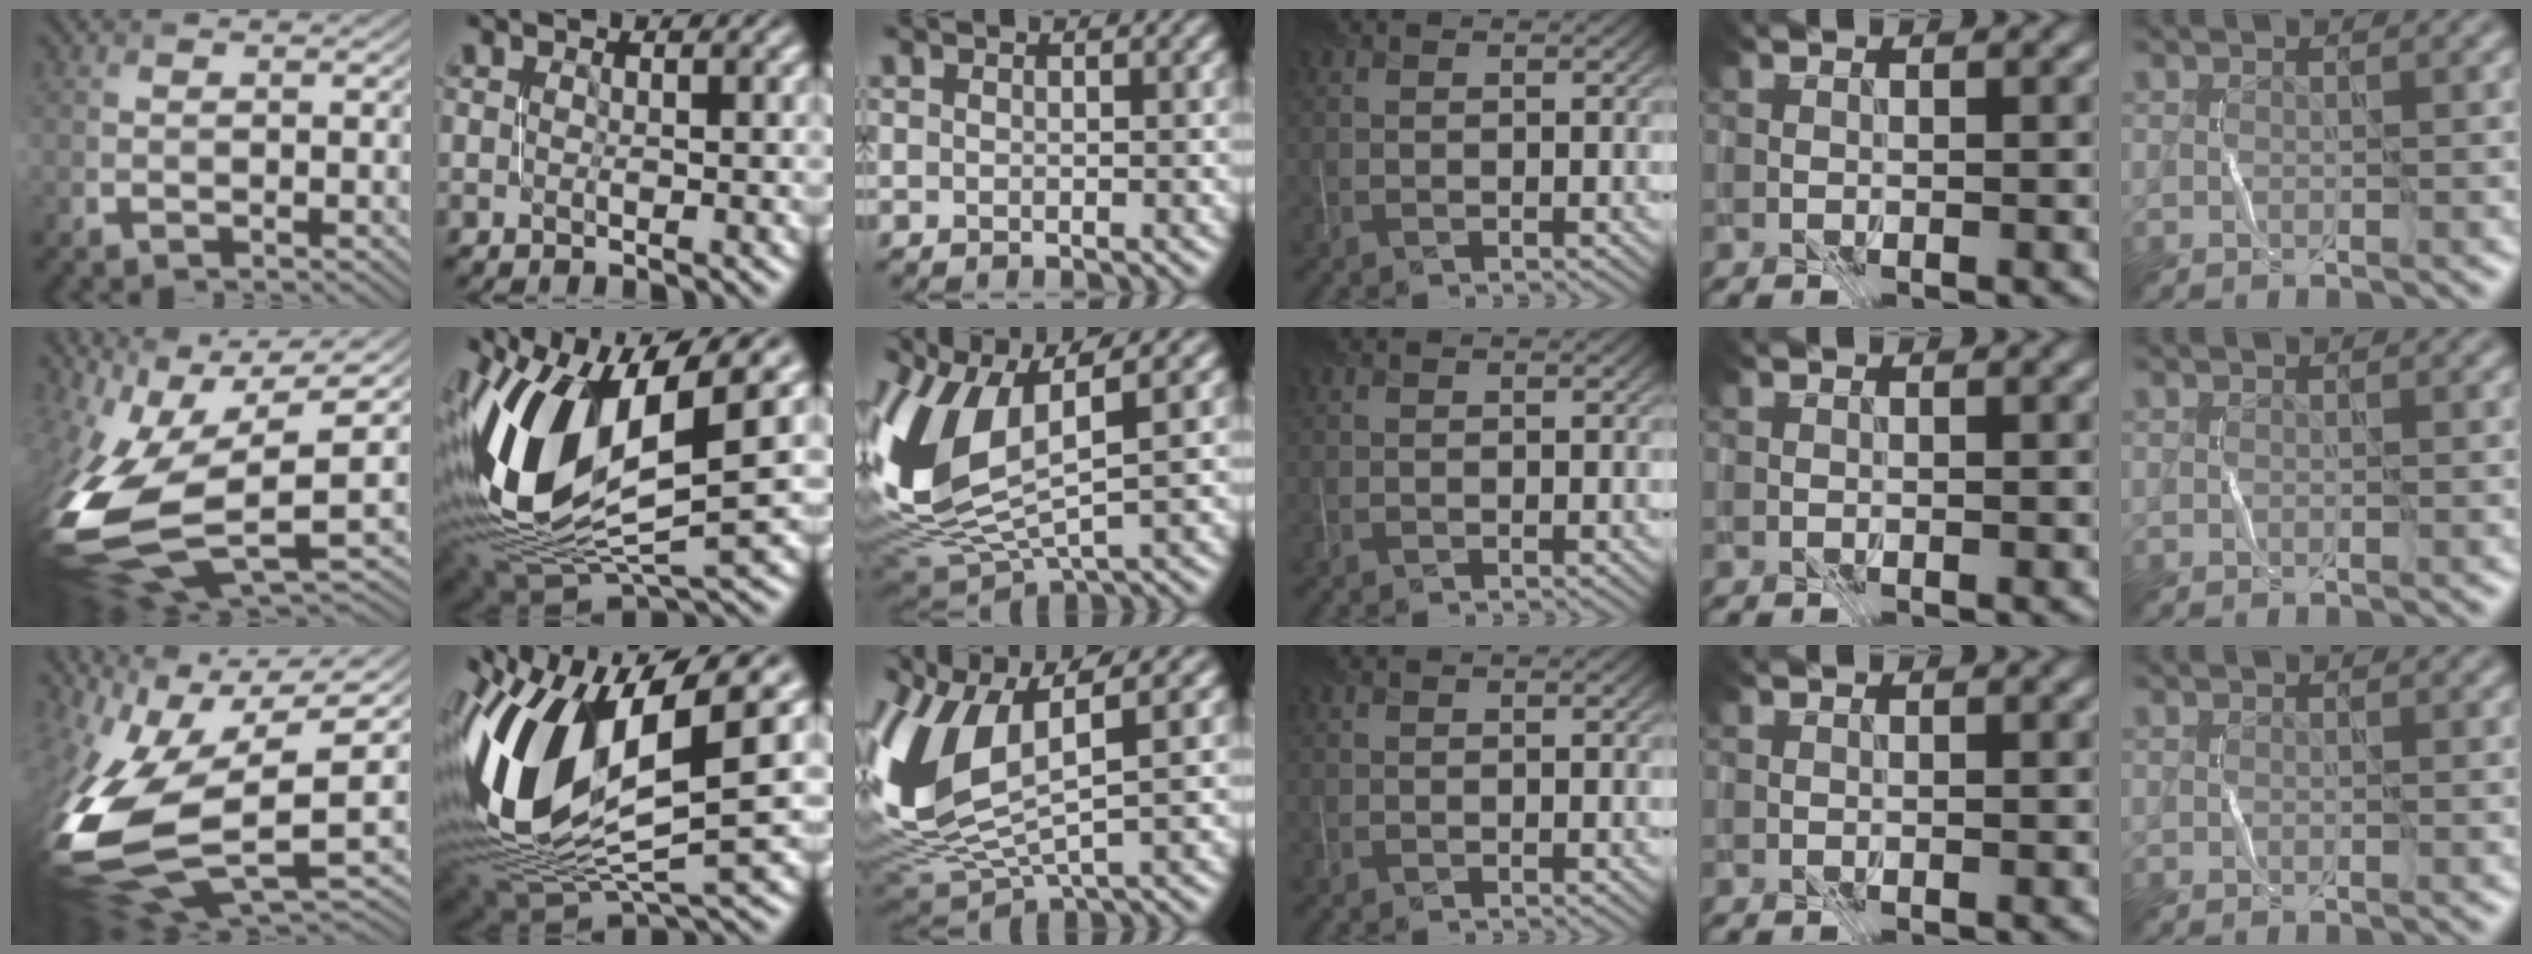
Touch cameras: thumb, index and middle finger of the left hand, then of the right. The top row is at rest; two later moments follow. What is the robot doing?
{"motion": "close", "object": "stapler"}